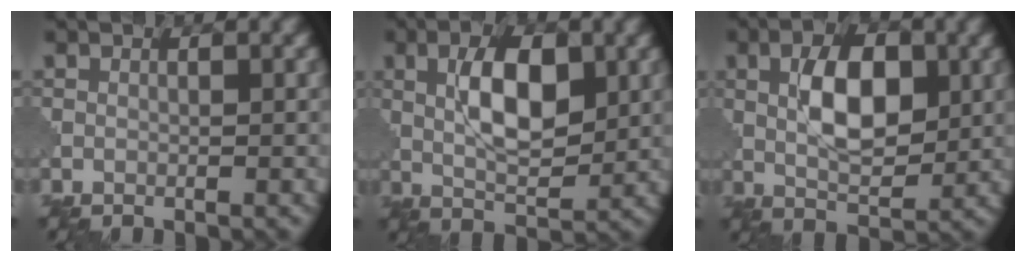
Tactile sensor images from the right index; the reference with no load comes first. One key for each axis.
{"total": 6.1, "fx": 1.7, "fy": 2.6, "fz": 5.2, "tx": -0.093, "ty": 0.003, "tz": 0.033}
{"total": 6.2, "fx": 1.5, "fy": 3.1, "fz": 5.1, "tx": -0.089, "ty": 0.003, "tz": 0.029}